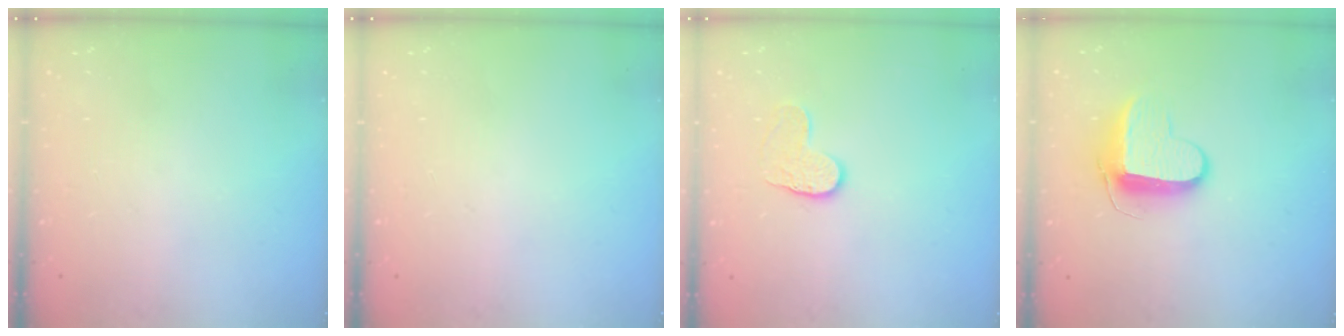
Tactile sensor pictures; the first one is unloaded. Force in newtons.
{"total": 0.0}
{"total": 6.9, "press": 6.8, "slide": 0.5}
{"total": 9.9, "press": 9.9, "slide": 0.7}